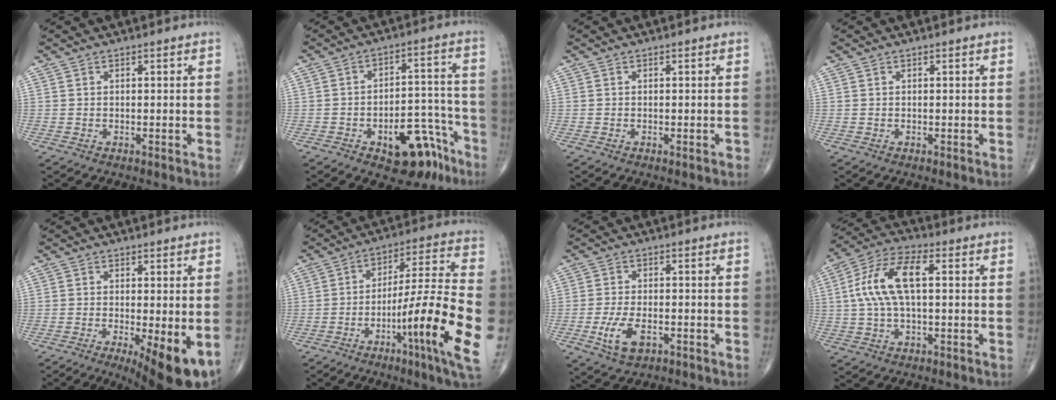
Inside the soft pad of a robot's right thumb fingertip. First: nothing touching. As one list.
[{"total": 13.4, "force": [-7.6, 6.6, 8.8], "torque": [-0.081, 0.069, -0.098]}, {"total": 0.7, "force": [-0.4, 0.2, 0.5], "torque": [-0.007, -0.001, -0.005]}, {"total": 0.0}, {"total": 10.8, "force": [-3.7, 3.0, 9.8], "torque": [-0.137, -0.022, -0.049]}, {"total": 20.9, "force": [-6.7, 1.8, 19.8], "torque": [-0.320, 0.016, -0.103]}, {"total": 6.4, "force": [-2.4, 3.2, 5.0], "torque": [-0.103, 0.004, -0.041]}, {"total": 12.1, "force": [1.5, 5.4, 10.8], "torque": [-0.227, 0.033, 0.024]}]